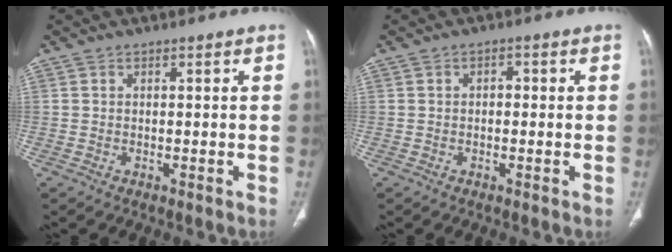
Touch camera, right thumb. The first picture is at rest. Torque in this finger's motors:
{"motor_torque": [-0.54, 0.28, -0.03, -0.15, 0.07]}